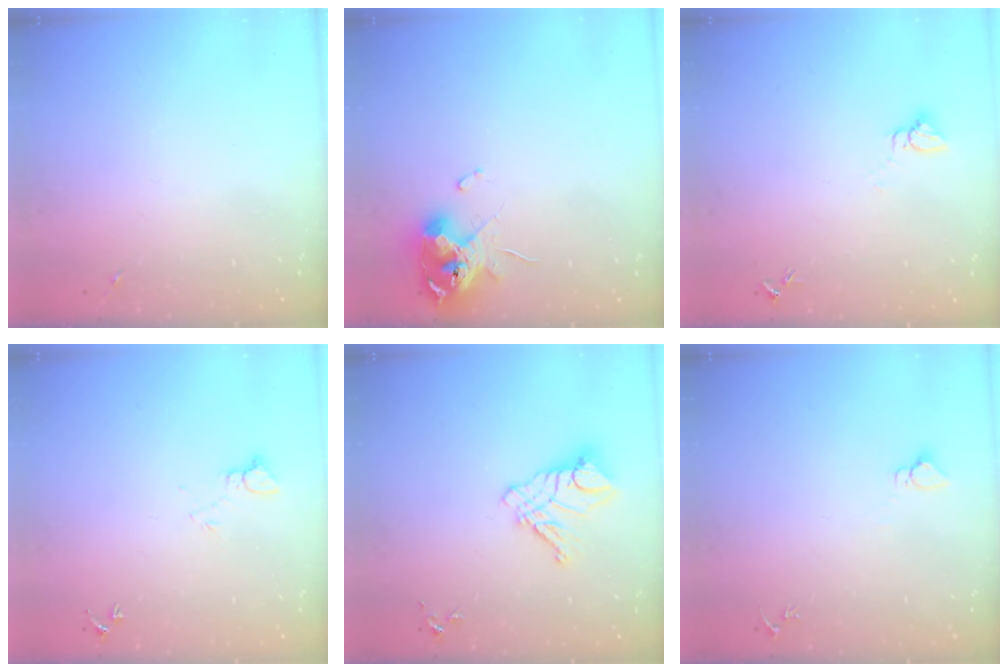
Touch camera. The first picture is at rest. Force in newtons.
{"total": 11.2, "press": 11.2, "slide": 1.3}
{"total": 3.2, "press": 3.2, "slide": 0.1}
{"total": 4.4, "press": 4.3, "slide": 0.4}
{"total": 11.6, "press": 11.5, "slide": 1.1}
{"total": 2.8, "press": 2.8, "slide": 0.2}